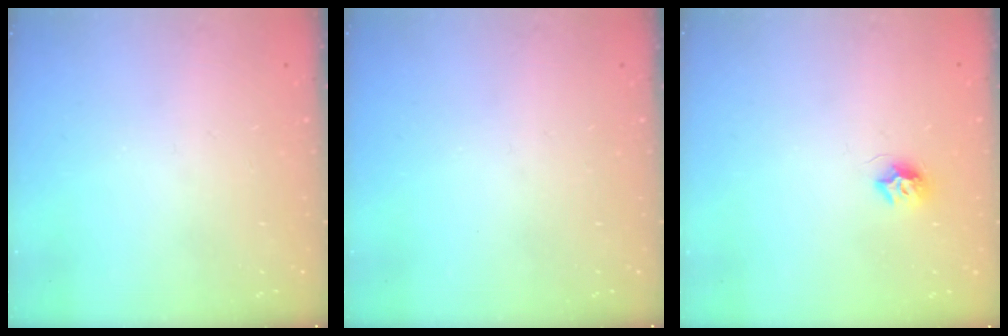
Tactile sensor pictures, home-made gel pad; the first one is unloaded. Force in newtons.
{"total": 0.0}
{"total": 7.4, "press": 7.4, "slide": 0.4}